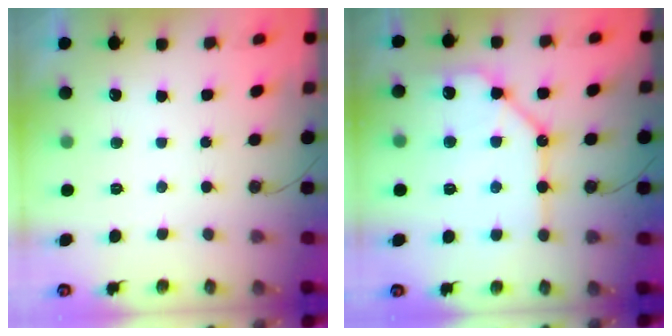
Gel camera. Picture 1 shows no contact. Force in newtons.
{"total": 14.2, "press": 14.1, "slide": 1.8}